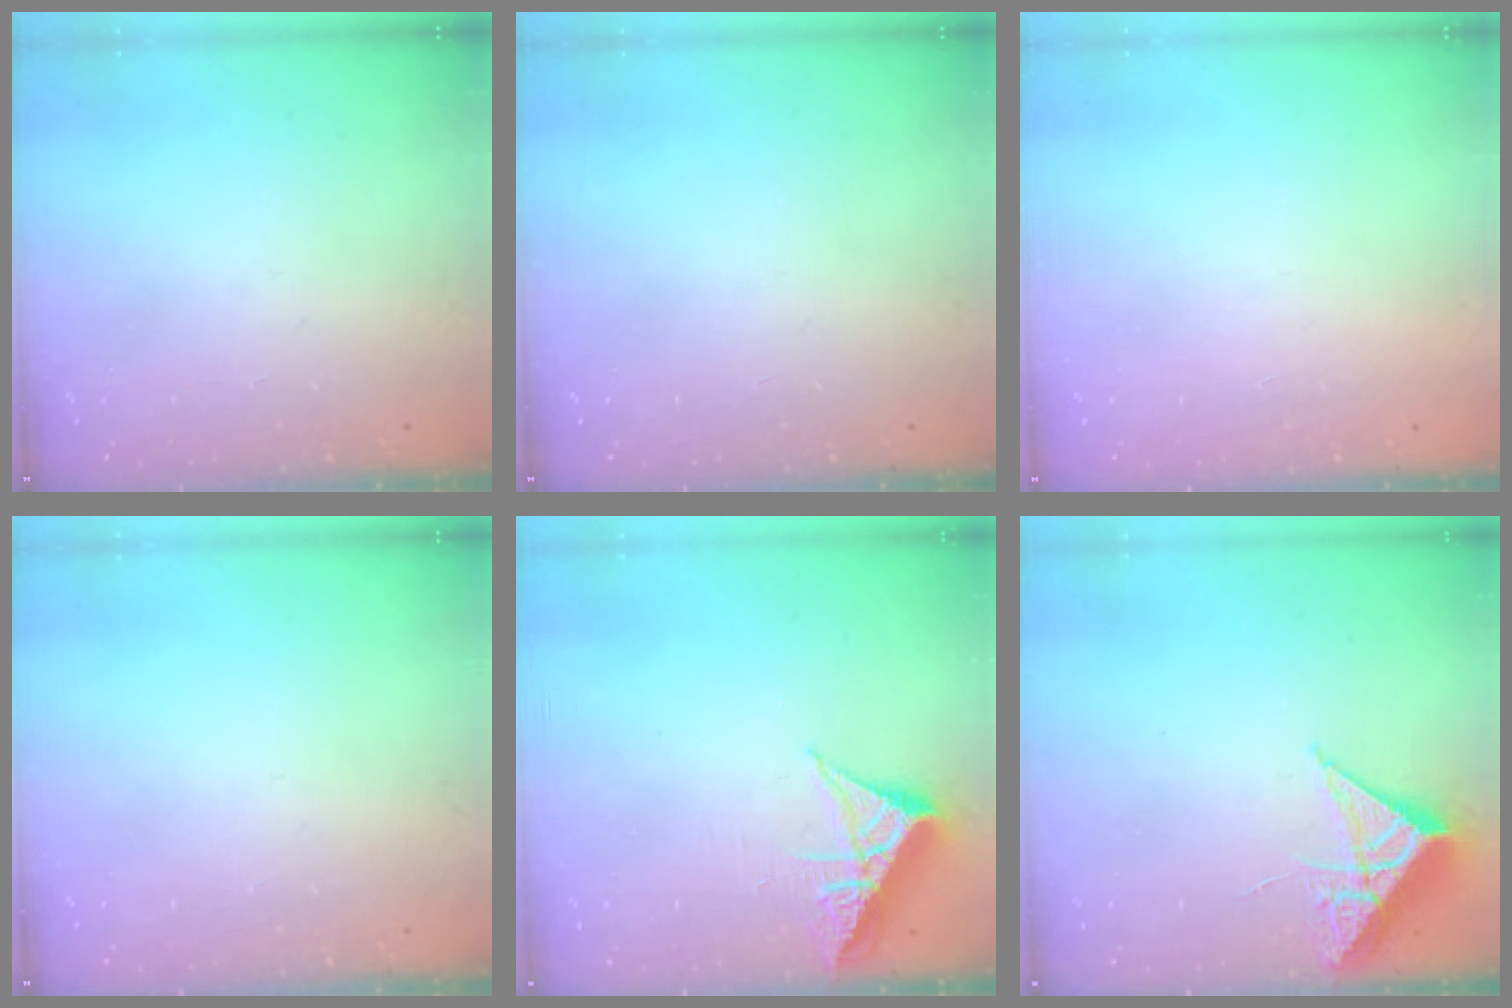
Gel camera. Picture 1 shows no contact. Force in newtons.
{"total": 0.0}
{"total": 1.6, "press": 1.5, "slide": 0.1}
{"total": 0.0}
{"total": 6.3, "press": 6.2, "slide": 0.9}
{"total": 7.0, "press": 7.0, "slide": 0.3}